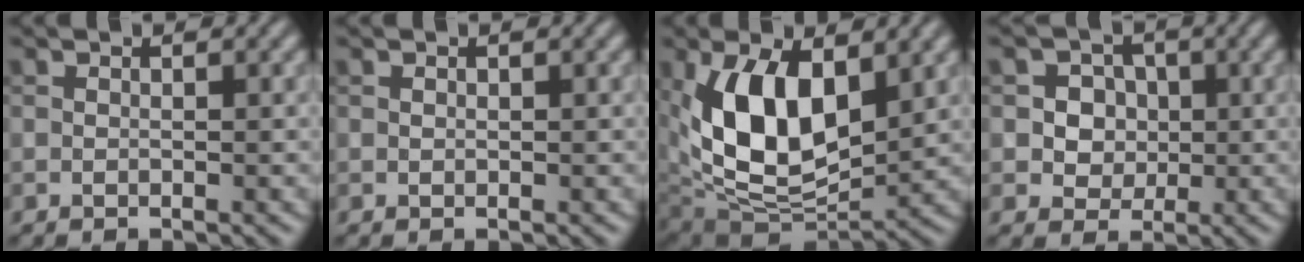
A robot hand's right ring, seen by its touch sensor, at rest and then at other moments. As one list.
[{"total": 0.0}, {"total": 10.2, "force": [2.4, 5.8, 8.0], "torque": [-0.152, -0.014, 0.042]}, {"total": 4.1, "force": [0.8, 3.7, 1.7], "torque": [-0.015, 0.007, 0.010]}]